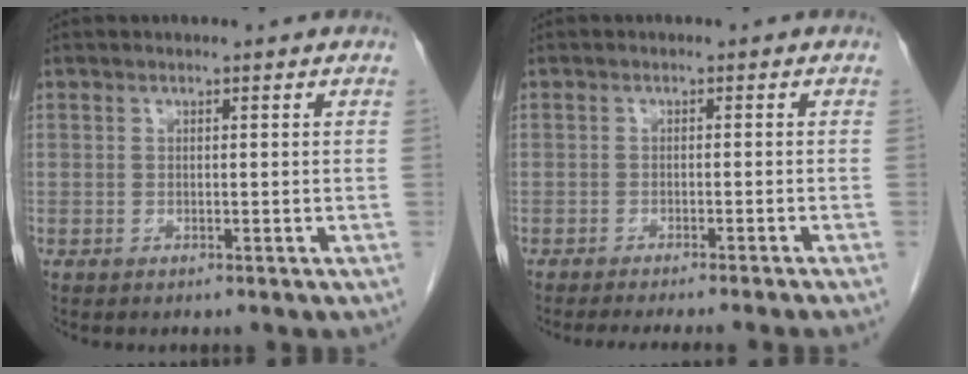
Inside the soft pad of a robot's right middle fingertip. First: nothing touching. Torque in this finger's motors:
{"motor_torque": [0.64, -0.60, 0.03, 0.04]}